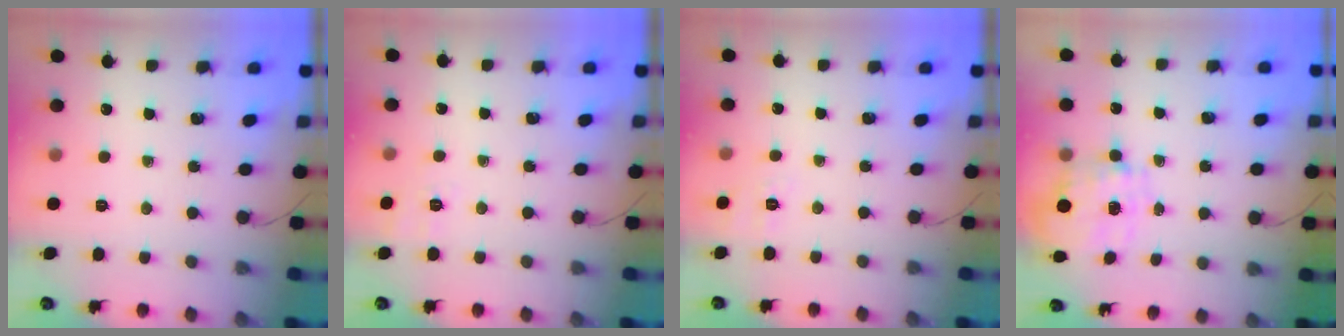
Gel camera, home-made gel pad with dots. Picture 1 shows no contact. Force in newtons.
{"total": 2.7, "press": 1.6, "slide": 2.1}
{"total": 6.9, "press": 6.6, "slide": 2.1}
{"total": 3.5, "press": 3.4, "slide": 1.0}